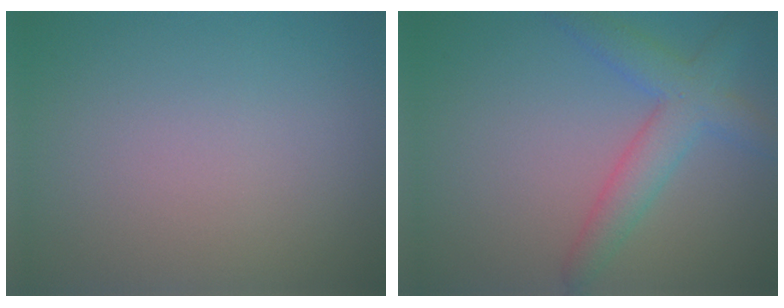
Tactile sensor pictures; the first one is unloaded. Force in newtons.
{"total": 4.2, "press": 4.2, "slide": 0.2}